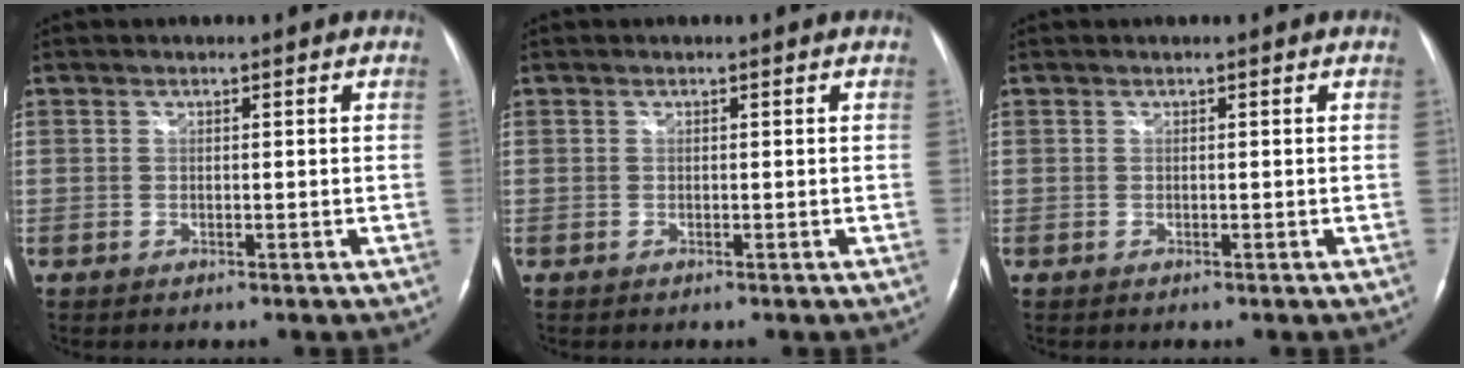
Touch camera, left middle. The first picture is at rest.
{"total": 0.0}
{"total": 0.0}